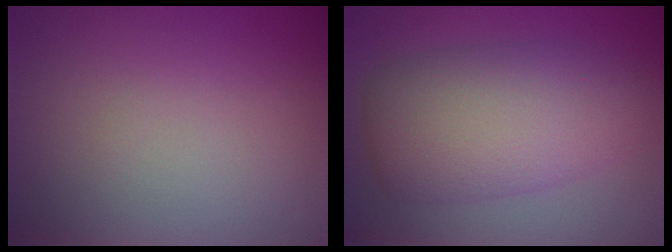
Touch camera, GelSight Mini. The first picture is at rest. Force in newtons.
{"total": 7.9, "press": 7.9, "slide": 0.1}